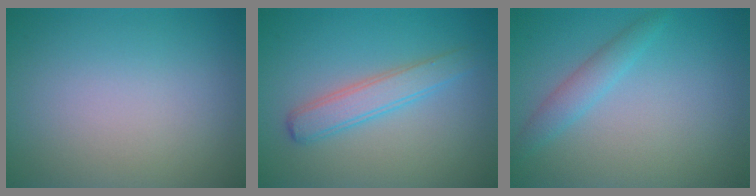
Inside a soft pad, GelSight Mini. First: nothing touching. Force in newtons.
{"total": 2.9, "press": 2.9, "slide": 0.0}
{"total": 1.9, "press": 1.9, "slide": 0.1}